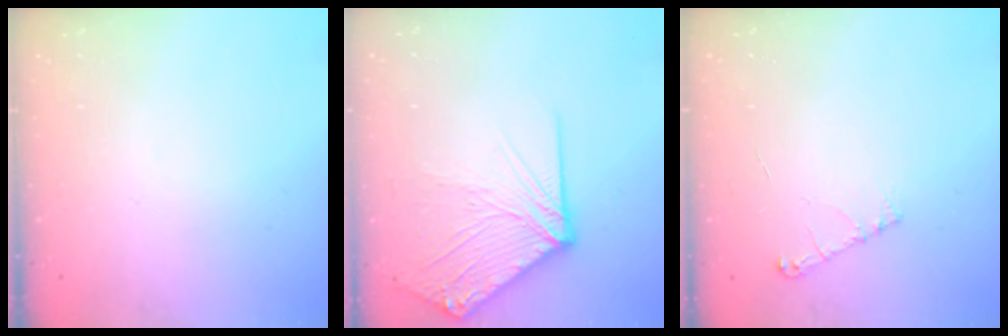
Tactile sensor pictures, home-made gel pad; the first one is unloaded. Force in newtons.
{"total": 12.5, "press": 12.4, "slide": 1.9}
{"total": 5.9, "press": 5.9, "slide": 0.7}